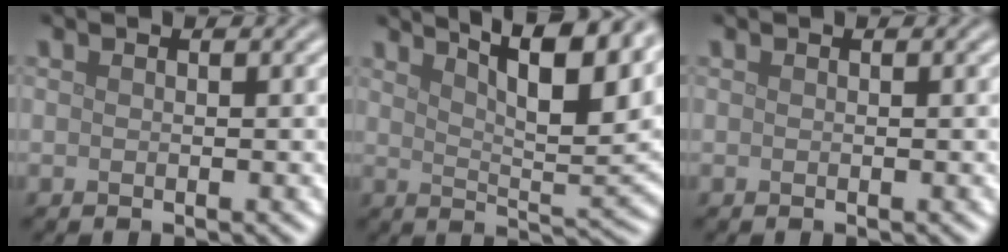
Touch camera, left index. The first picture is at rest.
{"total": 11.8, "force": [7.6, 3.1, 8.5], "torque": [-0.096, 0.022, 0.096]}
{"total": 0.0}